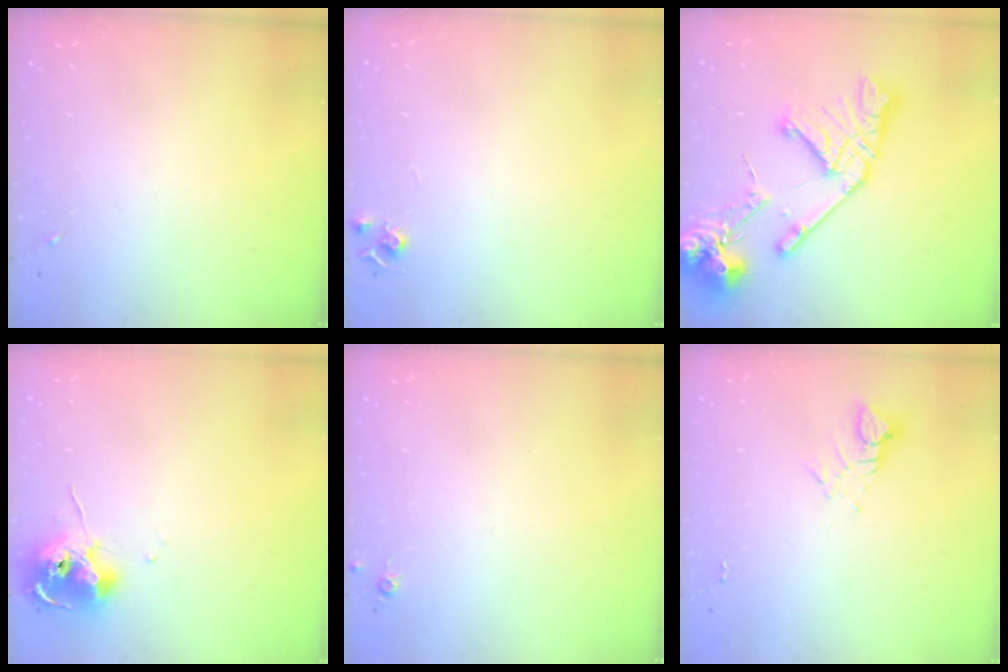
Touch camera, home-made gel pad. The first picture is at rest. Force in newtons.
{"total": 5.2, "press": 5.2, "slide": 0.7}
{"total": 20.9, "press": 20.7, "slide": 2.5}
{"total": 10.3, "press": 10.3, "slide": 0.9}
{"total": 4.4, "press": 4.3, "slide": 0.5}
{"total": 3.1, "press": 3.1, "slide": 0.1}